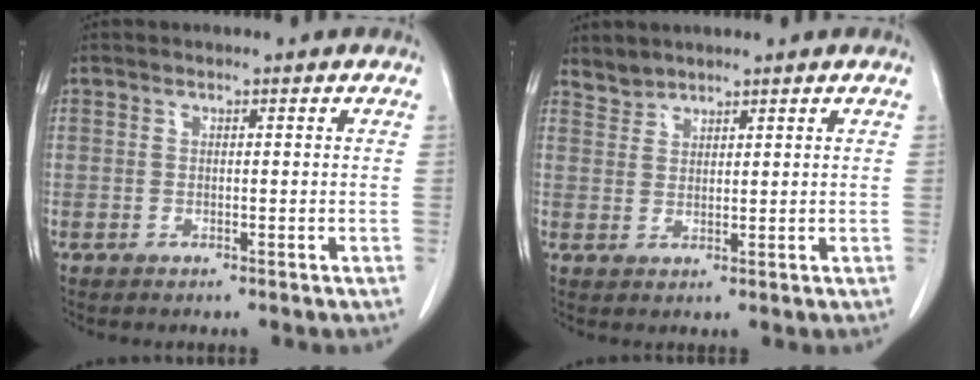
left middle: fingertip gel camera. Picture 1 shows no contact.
{"total": 2.1, "force": [2.0, 0.4, -0.4], "torque": [0.008, 0.005, 0.041]}